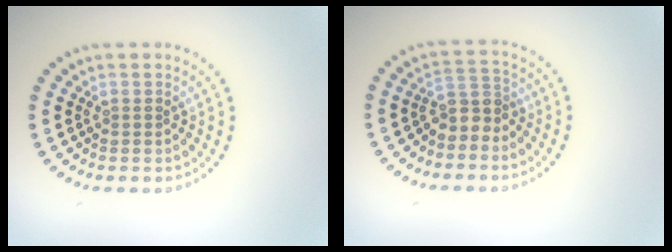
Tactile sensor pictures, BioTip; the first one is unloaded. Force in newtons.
{"total": 2.6, "press": 2.1, "slide": 1.6}